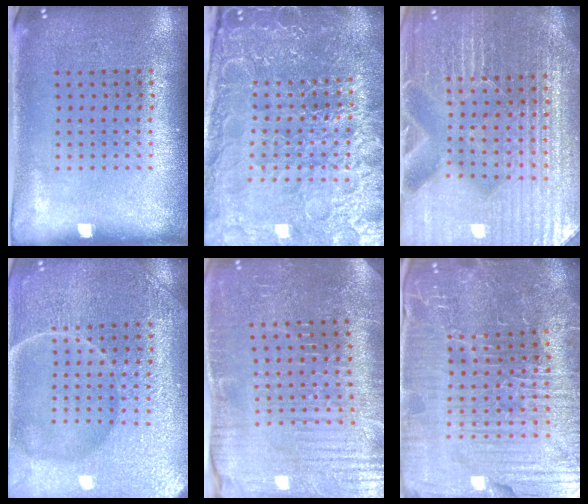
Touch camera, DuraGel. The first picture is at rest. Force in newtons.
{"total": 6.0, "press": 5.4, "slide": 2.6}
{"total": 5.7, "press": 5.2, "slide": 2.2}
{"total": 5.2, "press": 5.1, "slide": 0.6}
{"total": 4.1, "press": 4.1, "slide": 0.6}
{"total": 6.3, "press": 5.9, "slide": 2.4}